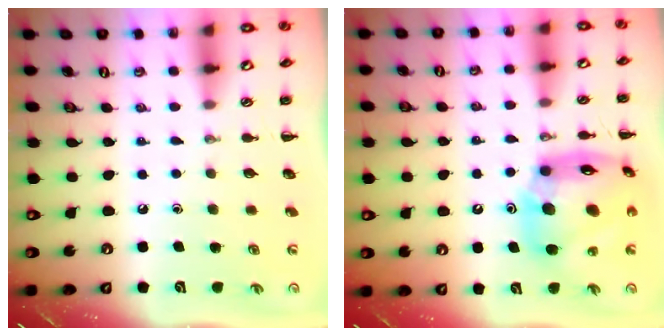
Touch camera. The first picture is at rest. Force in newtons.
{"total": 17.7, "press": 17.1, "slide": 4.8}